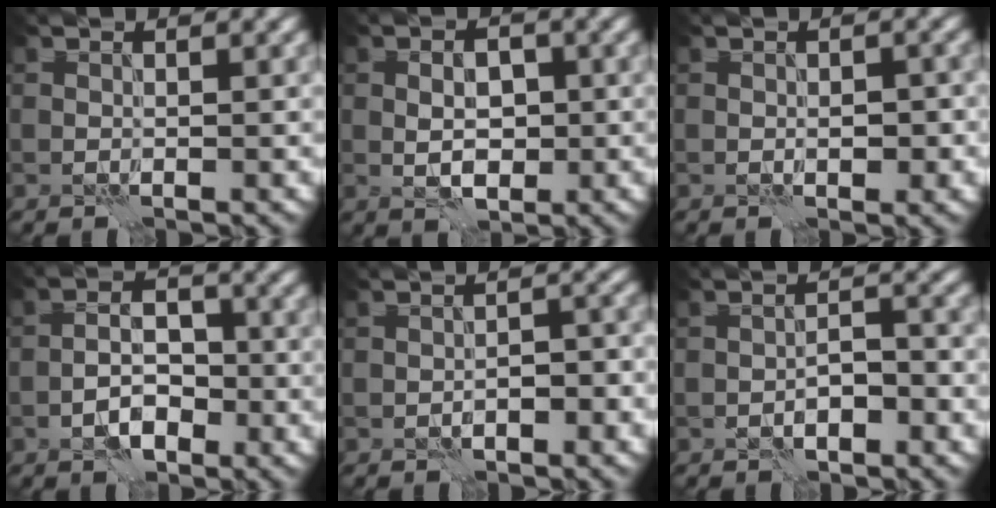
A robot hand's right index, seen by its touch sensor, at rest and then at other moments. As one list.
[{"total": 3.3, "force": [-0.3, 2.0, 2.6], "torque": [-0.038, 0.002, -0.006]}, {"total": 2.0, "force": [-0.4, 0.9, 1.8], "torque": [-0.024, 0.001, -0.005]}, {"total": 3.7, "force": [-1.8, 1.9, 2.6], "torque": [-0.040, 0.010, -0.036]}, {"total": 2.2, "force": [-1.0, 0.9, 1.8], "torque": [-0.023, 0.009, -0.018]}, {"total": 2.4, "force": [-1.1, 1.0, 1.9], "torque": [-0.028, 0.006, -0.020]}]